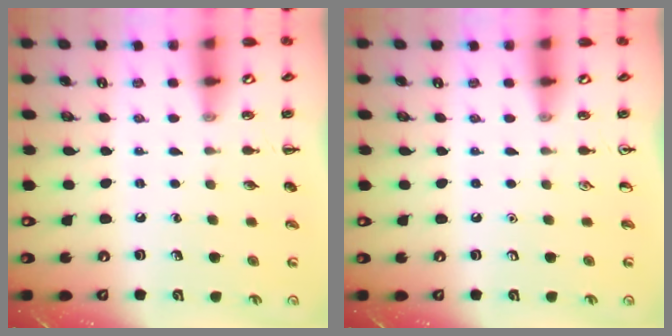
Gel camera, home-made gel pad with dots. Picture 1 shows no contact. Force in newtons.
{"total": 0.0}